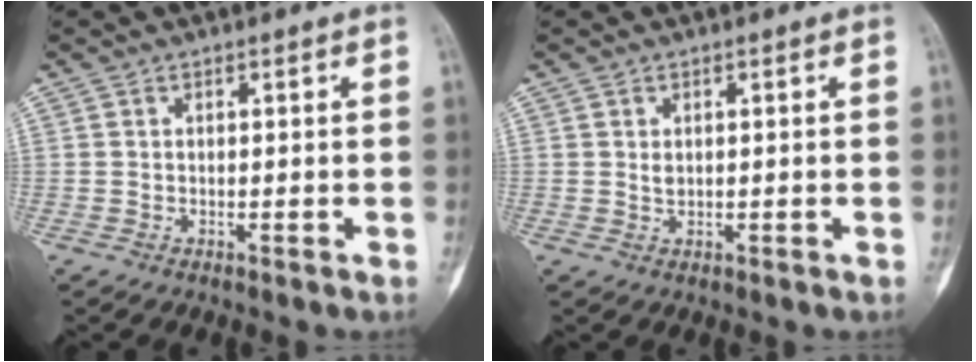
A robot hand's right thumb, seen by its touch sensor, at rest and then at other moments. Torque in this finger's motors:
{"motor_torque": [0.12, 0.14, -0.01, -0.48, -0.03]}